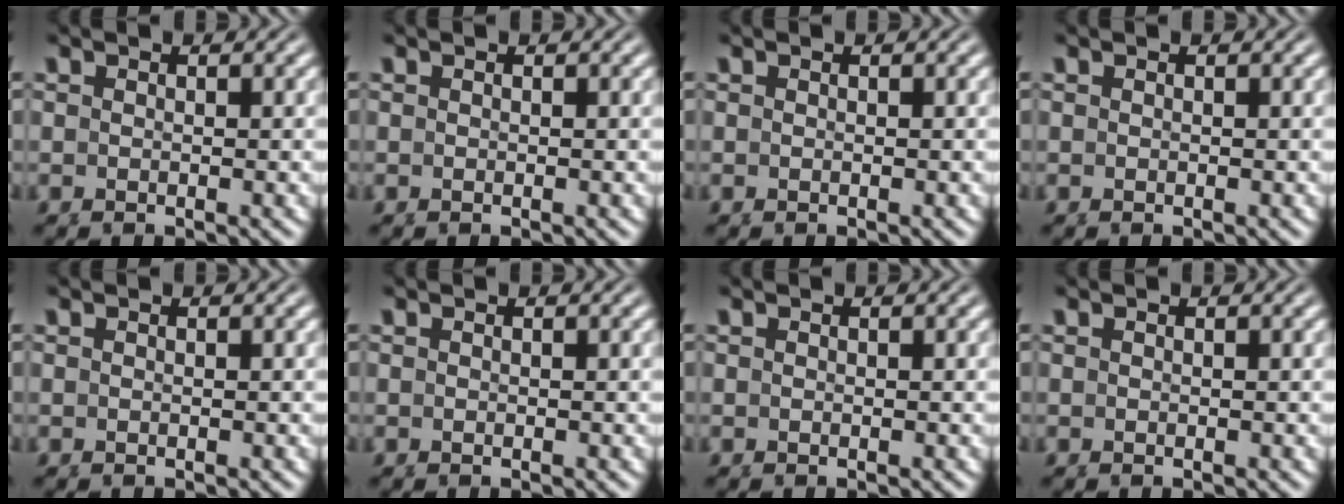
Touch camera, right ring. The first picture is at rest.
{"total": 0.0}
{"total": 0.0}
{"total": 0.0}
{"total": 0.0}
{"total": 0.0}
{"total": 0.0}
{"total": 0.0}